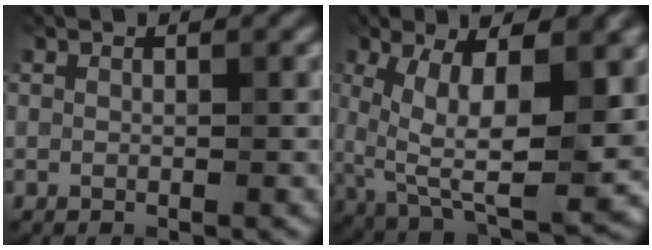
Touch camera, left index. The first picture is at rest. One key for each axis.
{"total": 11.7, "fx": 1.5, "fy": 4.7, "fz": 10.6, "tx": -0.180, "ty": -0.015, "tz": 0.025}